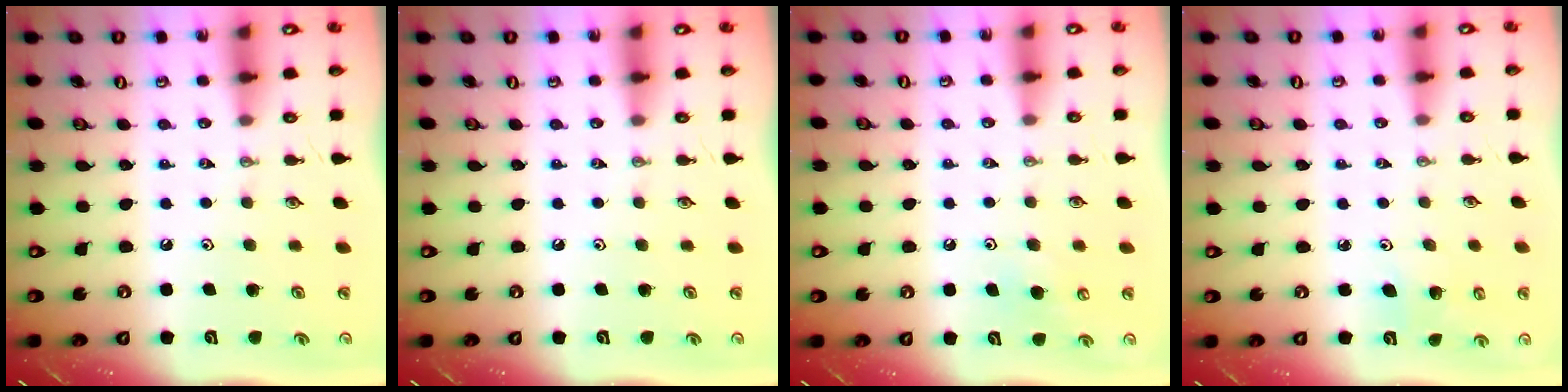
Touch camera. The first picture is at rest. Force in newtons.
{"total": 0.0}
{"total": 5.4, "press": 5.3, "slide": 0.9}
{"total": 4.9, "press": 4.8, "slide": 0.9}